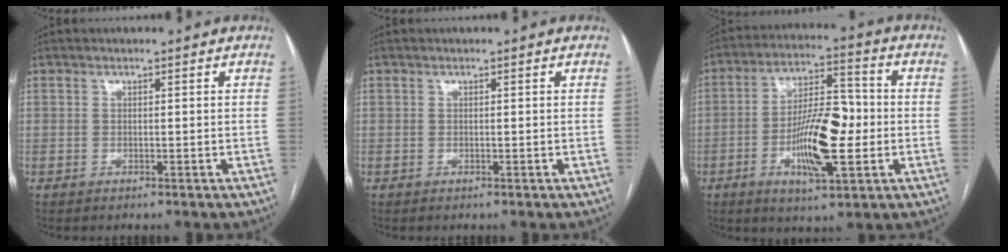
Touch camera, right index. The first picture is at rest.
{"total": 0.0}
{"total": 13.1, "force": [-2.6, 3.8, 12.2], "torque": [-0.219, 0.009, -0.042]}